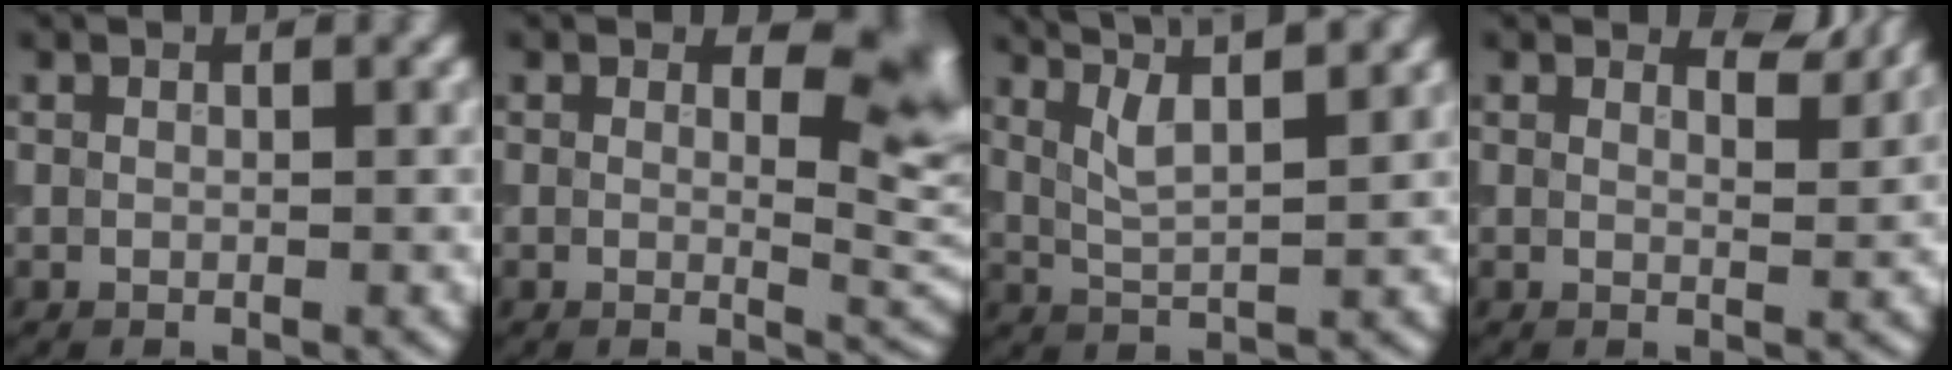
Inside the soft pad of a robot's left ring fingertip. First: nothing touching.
{"total": 5.6, "force": [1.5, 2.9, 4.6], "torque": [-0.047, -0.008, 0.024]}
{"total": 6.4, "force": [4.3, 1.6, 4.4], "torque": [-0.075, 0.030, 0.047]}
{"total": 2.4, "force": [2.2, 0.4, 0.9], "torque": [-0.013, -0.007, 0.025]}